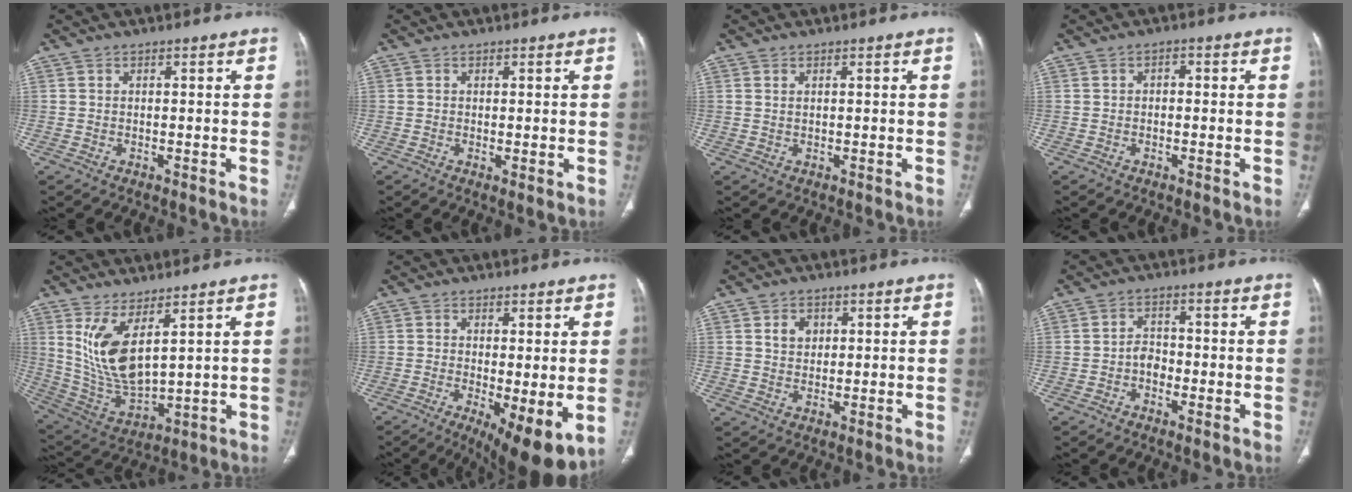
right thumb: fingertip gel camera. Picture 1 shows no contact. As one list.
[{"total": 1.1, "force": [0.0, 0.3, 1.1], "torque": [-0.025, -0.008, 0.001]}, {"total": 0.7, "force": [0.4, 0.3, 0.5], "torque": [-0.014, 0.002, 0.009]}, {"total": 1.4, "force": [-0.1, 1.0, 0.9], "torque": [-0.009, 0.007, -0.005]}, {"total": 12.0, "force": [5.1, 4.6, 9.9], "torque": [-0.193, -0.044, 0.122]}, {"total": 10.5, "force": [-2.3, 3.2, 9.8], "torque": [-0.149, -0.026, -0.027]}, {"total": 3.3, "force": [1.2, 2.6, 1.6], "torque": [-0.011, -0.005, 0.022]}, {"total": 3.2, "force": [-1.1, 2.2, 2.1], "torque": [-0.021, 0.011, -0.027]}]